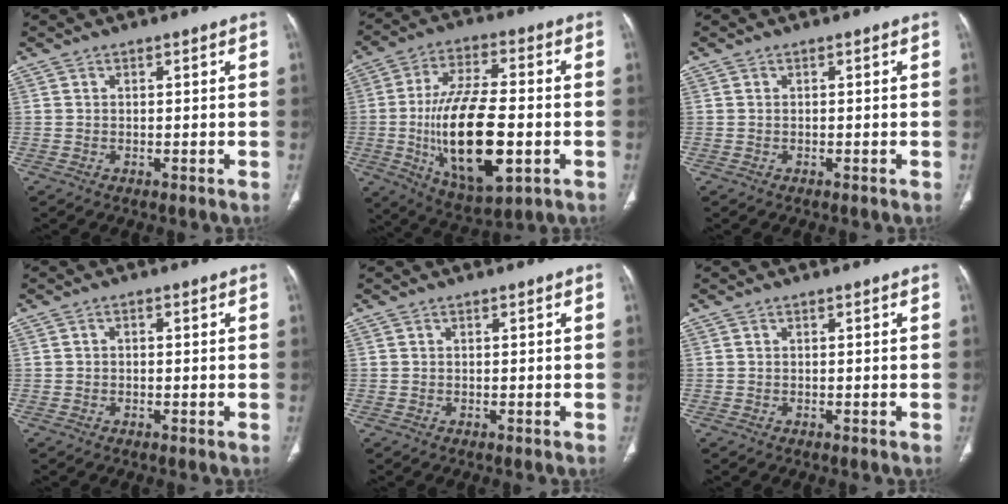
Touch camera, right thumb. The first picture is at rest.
{"total": 20.7, "force": [-3.8, 8.6, 18.4], "torque": [-0.329, 0.005, -0.053]}
{"total": 0.0}
{"total": 0.7, "force": [0.0, 0.5, 0.5], "torque": [-0.005, 0.002, -0.003]}
{"total": 0.0}
{"total": 0.0}